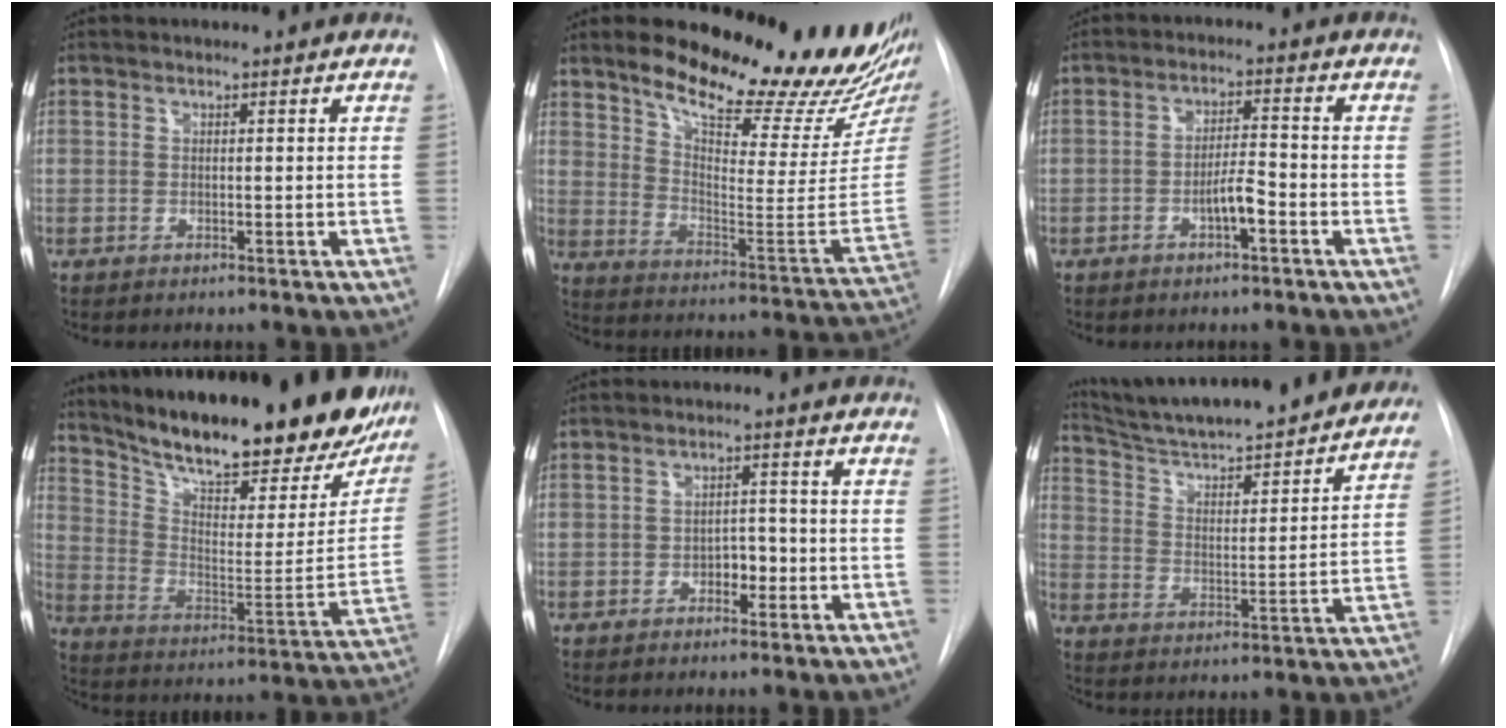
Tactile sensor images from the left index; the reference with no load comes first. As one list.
[{"total": 24.6, "force": [20.4, 3.7, 13.4], "torque": [-0.194, -0.097, 0.267]}, {"total": 4.5, "force": [-2.7, 0.8, 3.5], "torque": [-0.064, 0.003, -0.045]}, {"total": 31.3, "force": [25.0, 8.0, 16.9], "torque": [-0.272, -0.060, 0.339]}, {"total": 3.4, "force": [-2.1, 1.8, 2.0], "torque": [-0.021, 0.002, -0.032]}, {"total": 23.3, "force": [21.0, 2.7, 9.5], "torque": [-0.151, -0.024, 0.299]}]